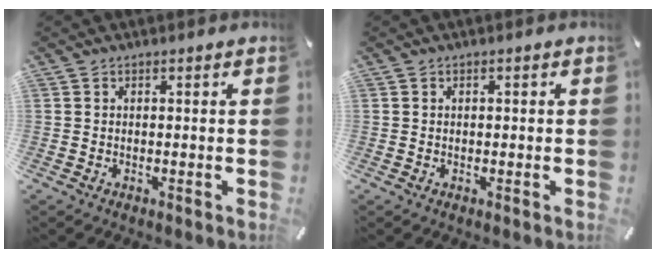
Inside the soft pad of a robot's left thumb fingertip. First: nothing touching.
{"total": 0.5, "force": [0.0, 0.5, 0.2], "torque": [-0.005, 0.002, -0.001]}